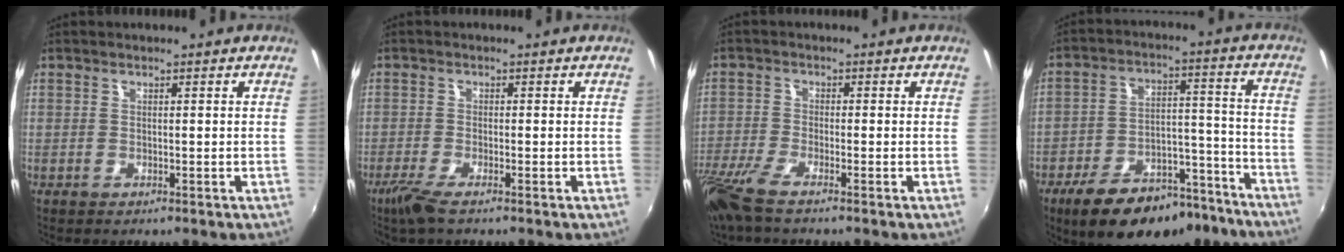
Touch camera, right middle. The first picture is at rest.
{"total": 4.0, "force": [-2.8, 0.3, 2.8], "torque": [-0.072, -0.013, -0.058]}
{"total": 7.6, "force": [-5.9, 1.0, 4.7], "torque": [-0.119, -0.032, -0.118]}
{"total": 19.9, "force": [-15.1, 8.4, 10.0], "torque": [-0.177, 0.017, -0.207]}